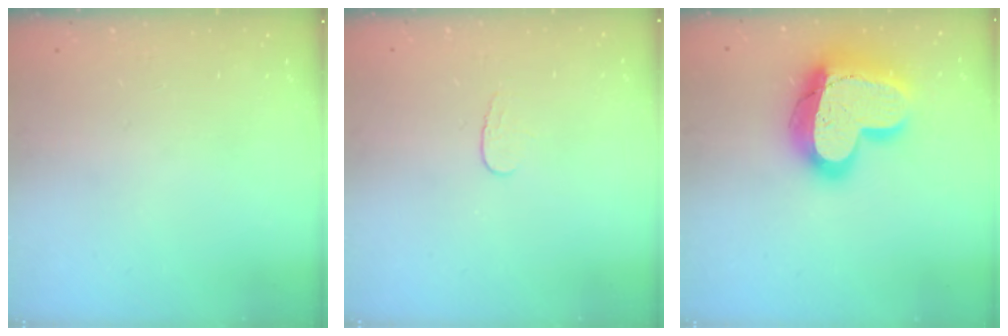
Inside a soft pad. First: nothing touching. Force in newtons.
{"total": 3.6, "press": 3.5, "slide": 0.4}
{"total": 23.4, "press": 23.3, "slide": 1.9}